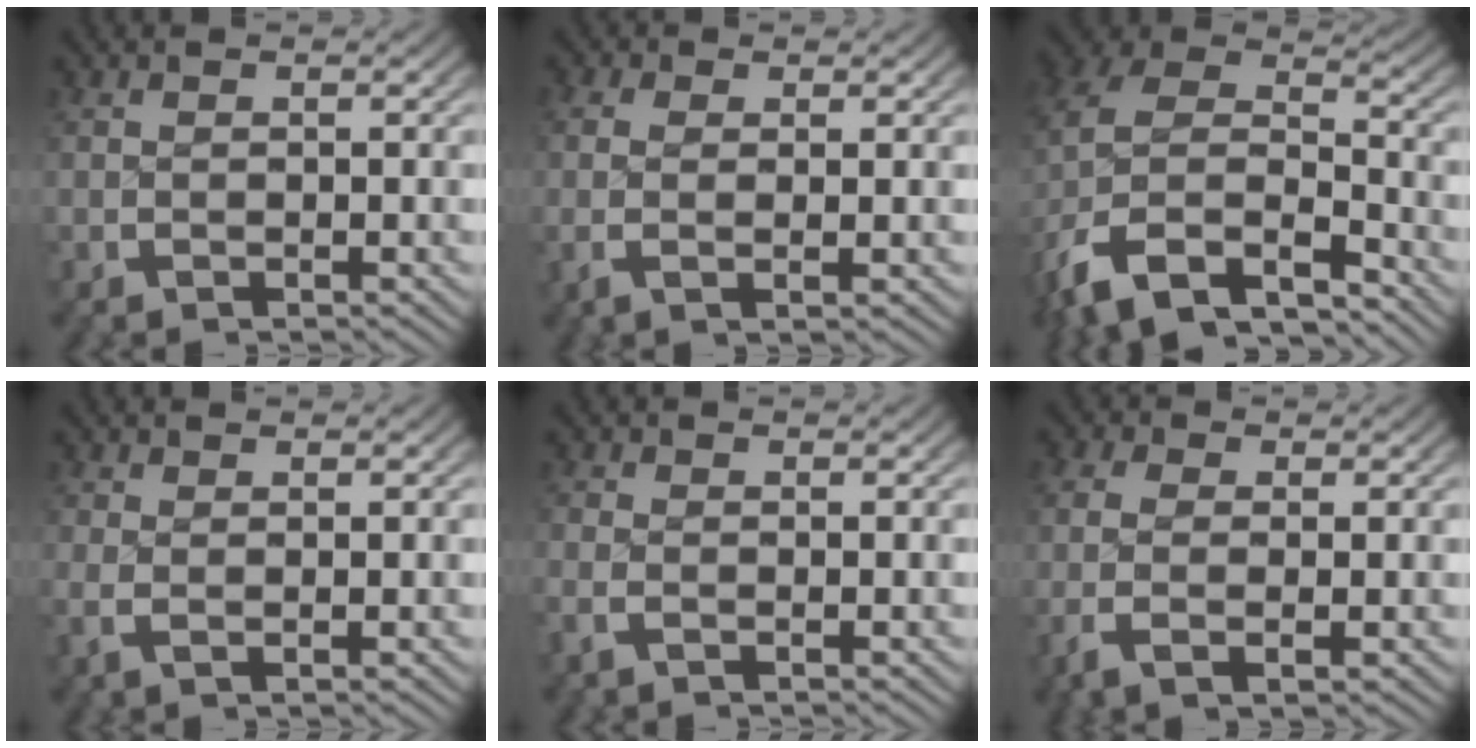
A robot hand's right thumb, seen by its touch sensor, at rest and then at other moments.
{"total": 2.1, "force": [0.3, 0.7, 1.9], "torque": [-0.039, -0.005, 0.006]}
{"total": 15.3, "force": [-4.8, 11.6, 8.8], "torque": [-0.229, -0.066, -0.067]}
{"total": 1.0, "force": [0.2, 0.4, 0.9], "torque": [-0.022, -0.007, 0.006]}
{"total": 1.0, "force": [-0.7, 0.5, 0.6], "torque": [-0.018, -0.002, -0.015]}
{"total": 3.1, "force": [-0.3, 1.5, 2.8], "torque": [-0.067, -0.010, -0.002]}